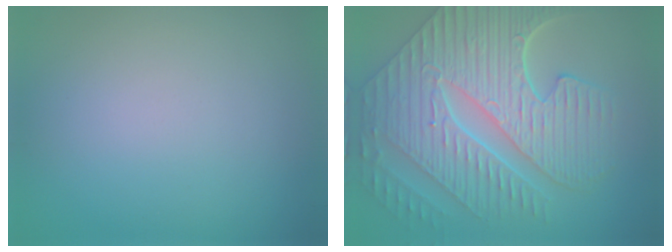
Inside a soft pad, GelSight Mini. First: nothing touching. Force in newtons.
{"total": 10.0, "press": 7.5, "slide": 6.7}